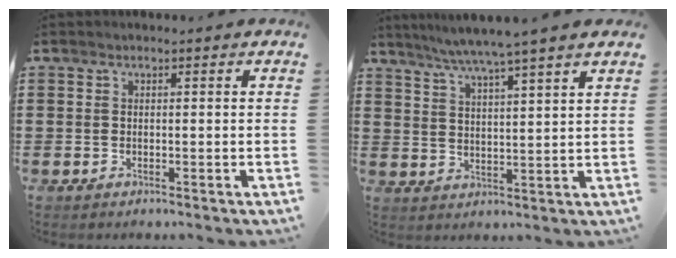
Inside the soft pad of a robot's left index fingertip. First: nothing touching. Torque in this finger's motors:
{"motor_torque": [1.15, -0.98, 0.47, 0.21]}